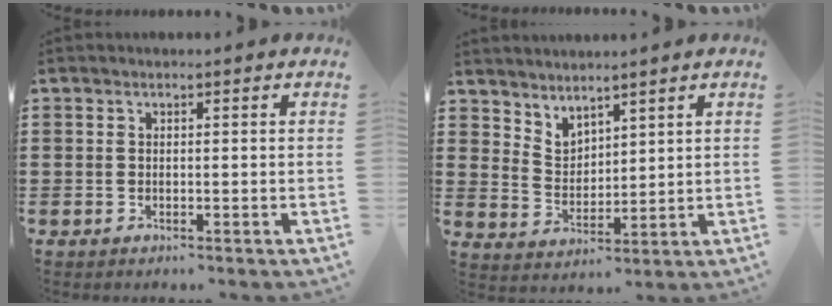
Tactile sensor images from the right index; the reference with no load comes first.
{"total": 3.7, "force": [3.5, 1.2, -0.3], "torque": [-0.007, -0.009, 0.068]}